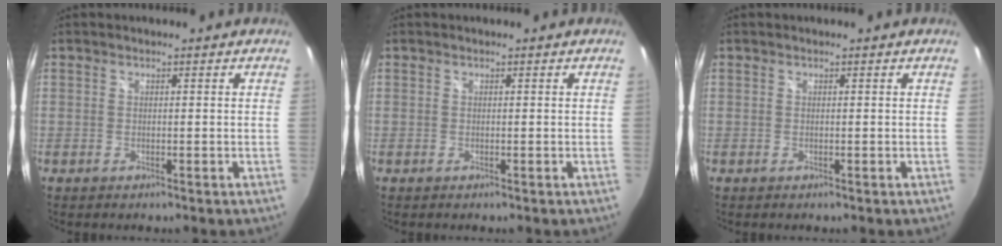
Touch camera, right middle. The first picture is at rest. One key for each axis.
{"total": 0.0}
{"total": 0.0}